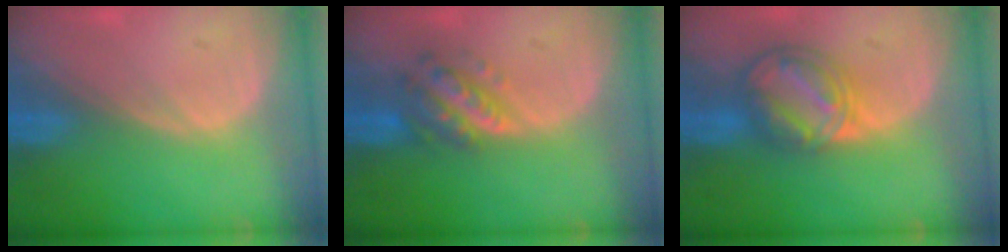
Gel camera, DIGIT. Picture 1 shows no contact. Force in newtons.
{"total": 5.8, "press": 5.3, "slide": 2.5}
{"total": 8.2, "press": 7.0, "slide": 4.1}